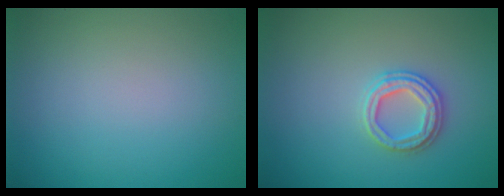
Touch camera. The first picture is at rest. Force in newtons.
{"total": 2.6, "press": 2.5, "slide": 0.3}